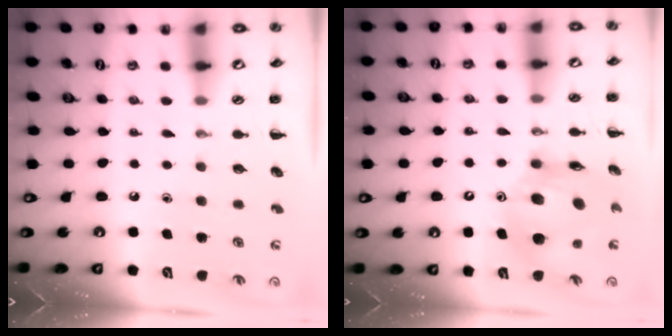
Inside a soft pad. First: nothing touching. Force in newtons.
{"total": 14.4, "press": 13.8, "slide": 4.1}